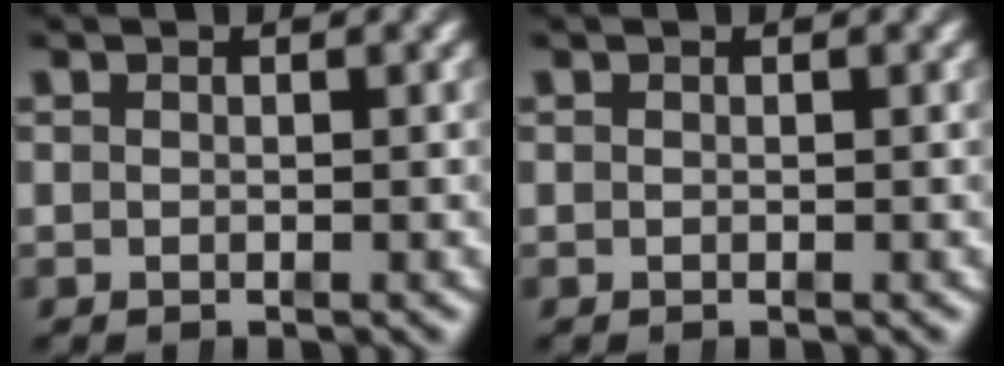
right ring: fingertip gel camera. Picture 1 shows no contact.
{"total": 0.0}